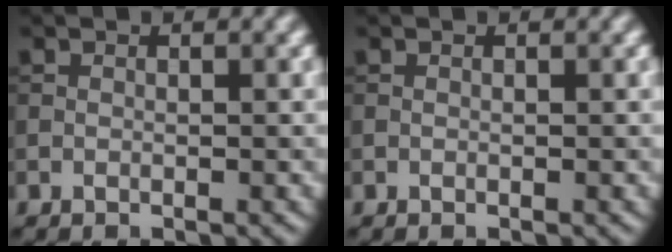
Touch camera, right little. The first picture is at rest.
{"total": 0.0}